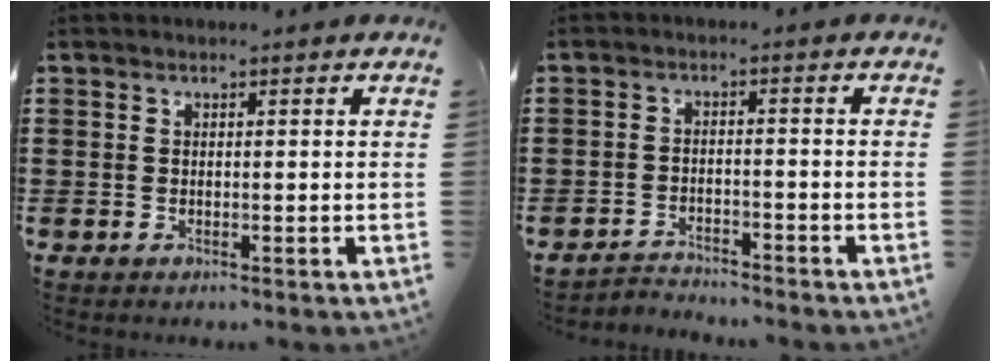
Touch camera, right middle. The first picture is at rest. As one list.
[{"total": 2.6, "force": [-2.6, 0.1, 0.0], "torque": [-0.009, 0.000, -0.058]}]